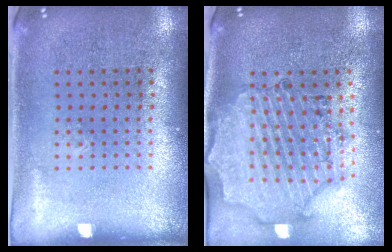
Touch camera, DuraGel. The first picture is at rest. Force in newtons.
{"total": 1.8, "press": 1.8, "slide": 0.3}